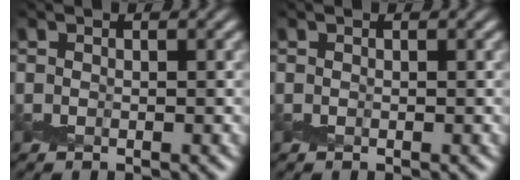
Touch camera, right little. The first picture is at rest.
{"total": 0.0}